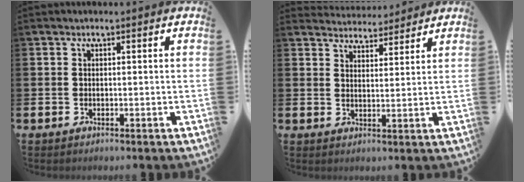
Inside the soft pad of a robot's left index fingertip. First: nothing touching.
{"total": 4.0, "force": [3.9, 0.6, -0.4], "torque": [-0.002, -0.026, 0.071]}